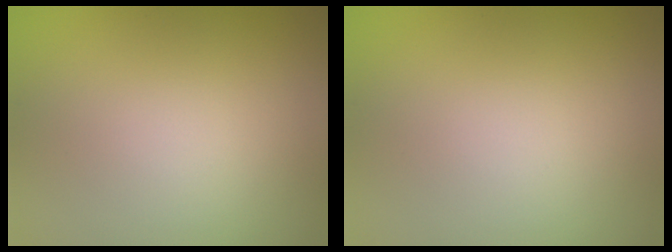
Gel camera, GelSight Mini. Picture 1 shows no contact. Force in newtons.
{"total": 0.0}